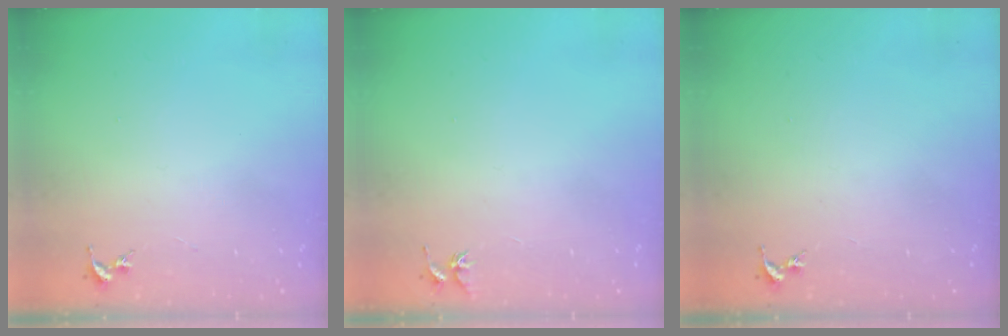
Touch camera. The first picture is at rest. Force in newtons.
{"total": 3.7, "press": 3.7, "slide": 0.4}
{"total": 0.0}